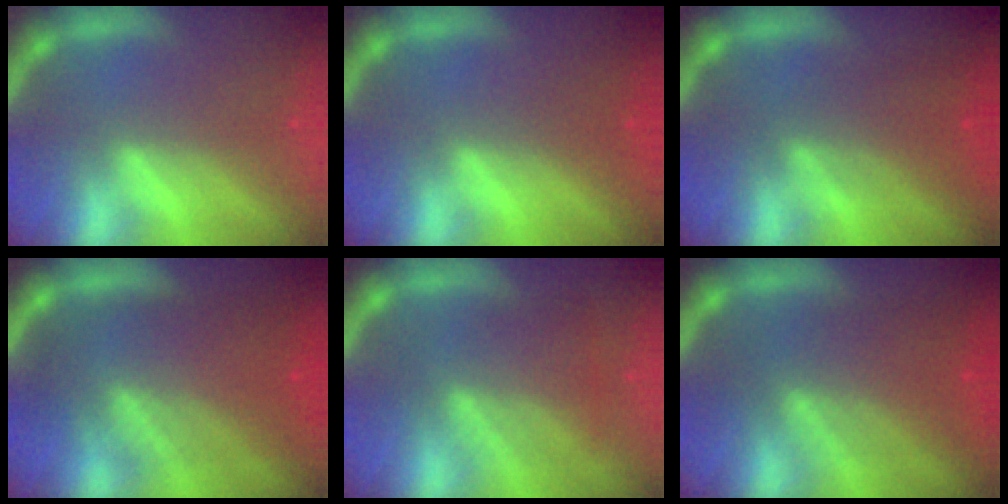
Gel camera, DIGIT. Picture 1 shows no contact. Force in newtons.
{"total": 0.9}
{"total": 4.1}
{"total": 10.0}
{"total": 6.5}
{"total": 7.5}